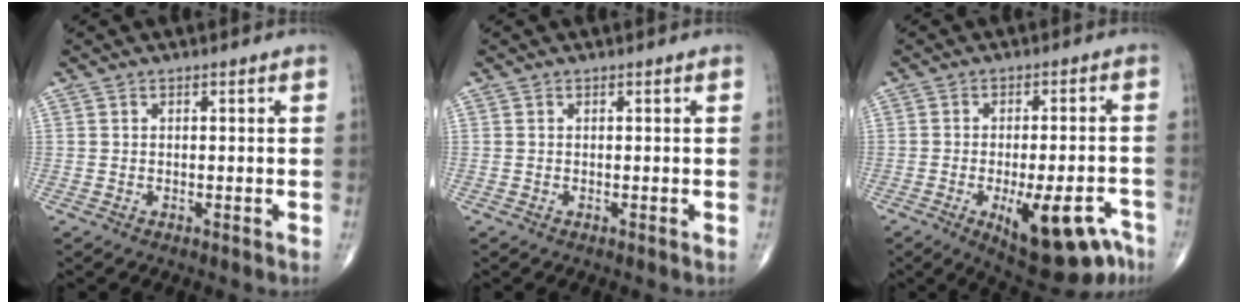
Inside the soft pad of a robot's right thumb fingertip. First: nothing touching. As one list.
[{"total": 0.0}, {"total": 15.3, "force": [-7.9, 5.7, 11.8], "torque": [-0.116, 0.030, -0.098]}]